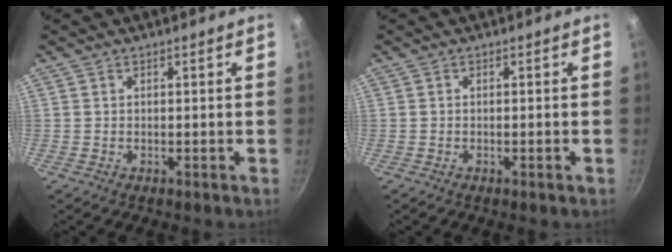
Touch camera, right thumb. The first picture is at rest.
{"total": 0.7, "force": [-0.4, 0.1, 0.5], "torque": [-0.014, 0.005, -0.008]}